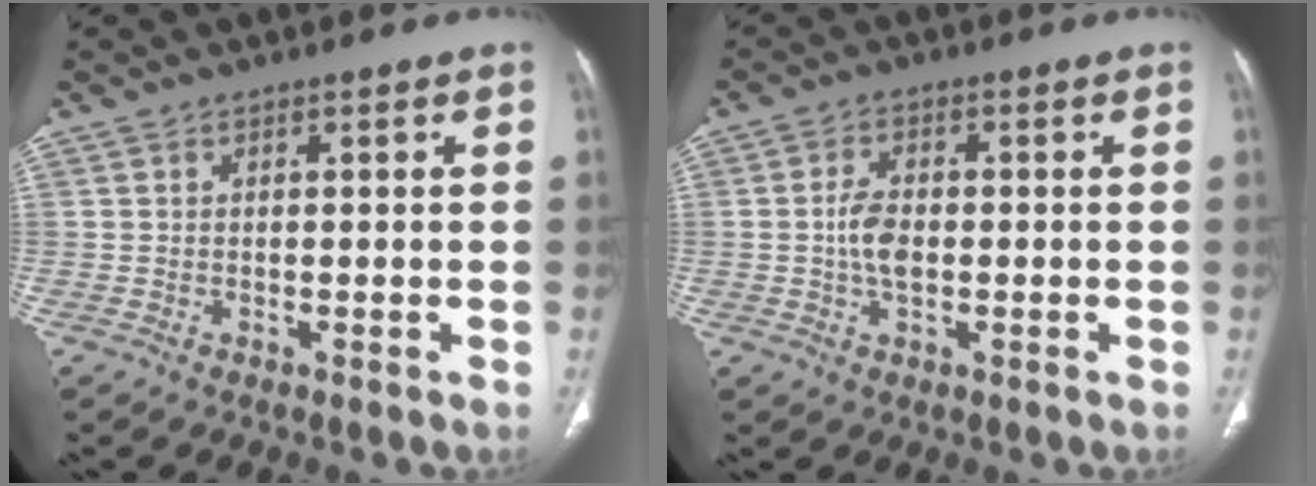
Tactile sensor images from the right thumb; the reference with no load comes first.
{"total": 5.0, "force": [-0.4, 2.8, 4.1], "torque": [-0.080, 0.005, -0.008]}